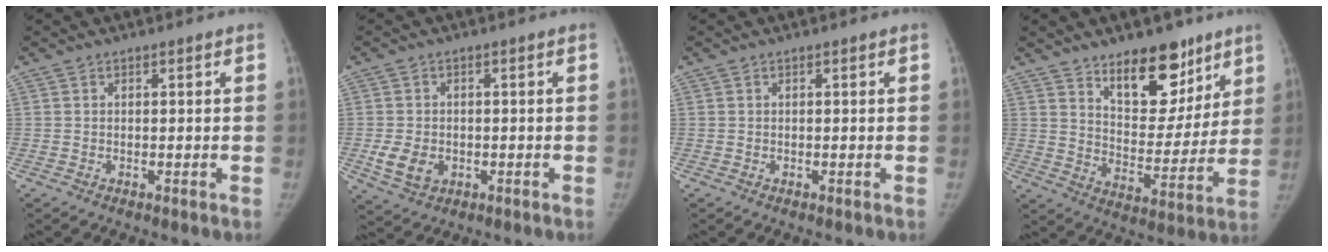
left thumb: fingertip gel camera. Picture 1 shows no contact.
{"total": 5.8, "force": [-1.3, 4.4, 3.5], "torque": [-0.058, -0.002, -0.015]}
{"total": 0.0}
{"total": 15.3, "force": [10.1, 7.8, 8.4], "torque": [-0.067, -0.070, 0.165]}